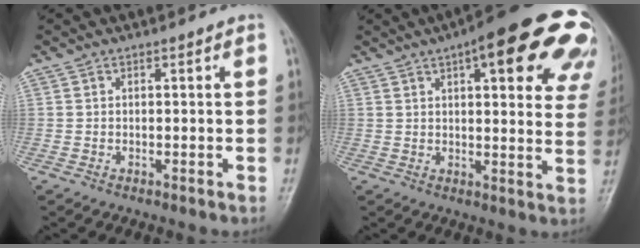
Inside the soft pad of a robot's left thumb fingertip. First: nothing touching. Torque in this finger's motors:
{"motor_torque": [0.61, 0.63, 1.68, -1.09, 0.08]}